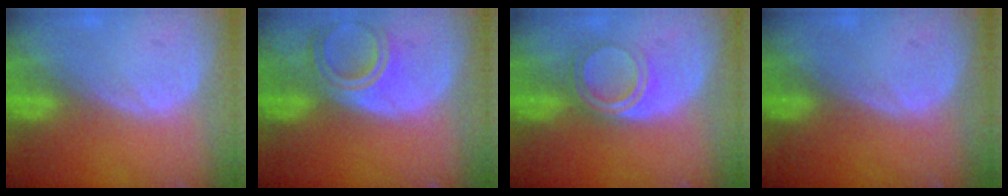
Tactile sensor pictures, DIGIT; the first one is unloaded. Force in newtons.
{"total": 6.3, "press": 5.6, "slide": 2.8}
{"total": 4.9, "press": 4.2, "slide": 2.5}
{"total": 0.0}